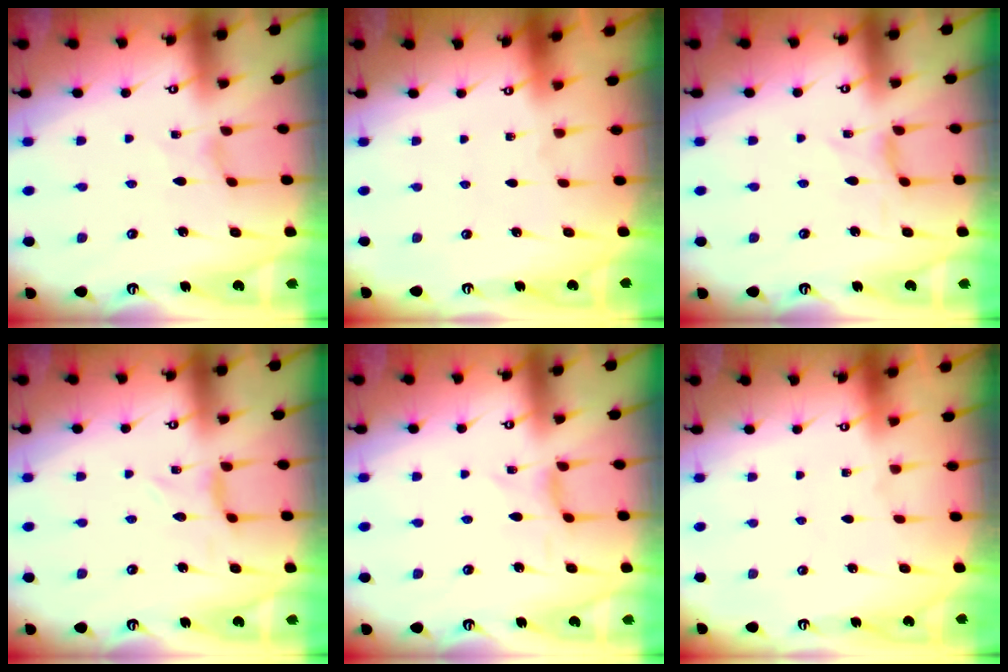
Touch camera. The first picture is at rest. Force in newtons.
{"total": 0.0}
{"total": 0.0}
{"total": 0.0}
{"total": 0.6, "press": 0.5, "slide": 0.3}
{"total": 0.0}